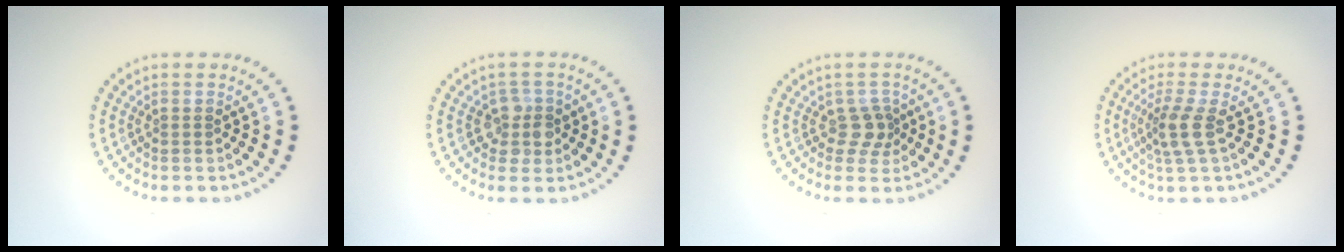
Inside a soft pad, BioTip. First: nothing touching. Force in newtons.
{"total": 2.3, "press": 2.0, "slide": 1.1}
{"total": 2.0, "press": 1.6, "slide": 1.2}
{"total": 2.5, "press": 1.9, "slide": 1.6}